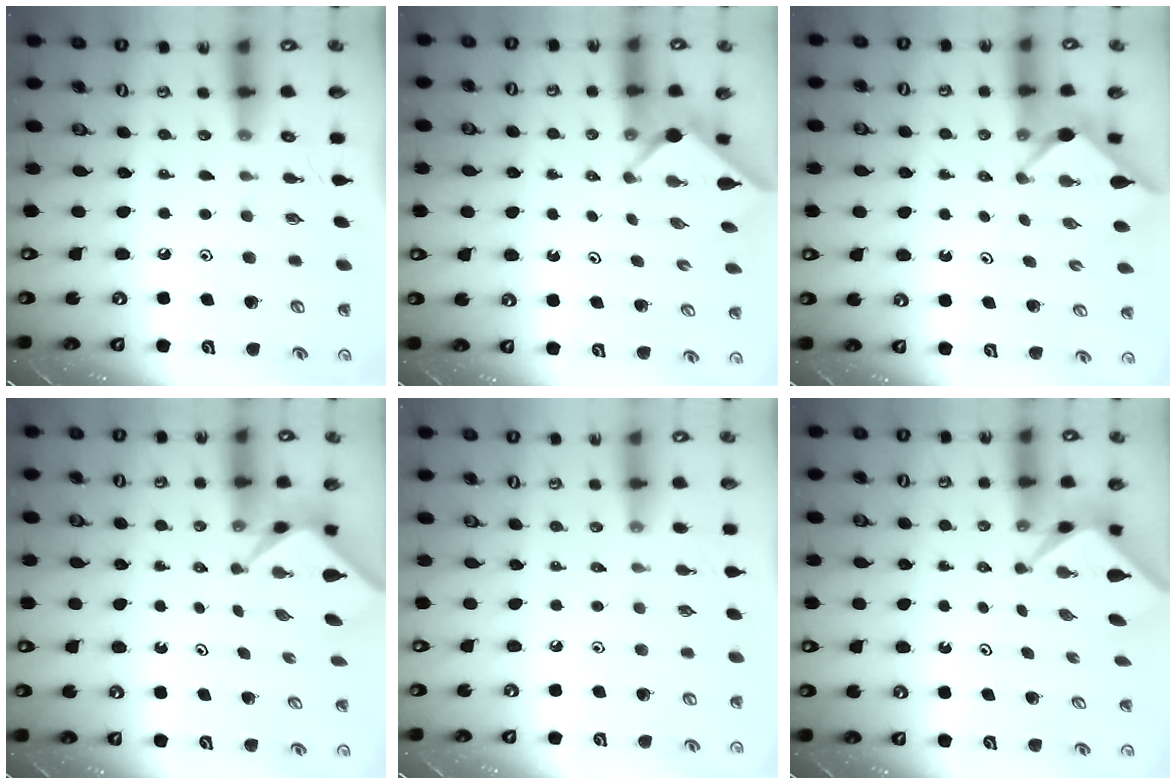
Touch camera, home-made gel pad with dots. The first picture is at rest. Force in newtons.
{"total": 2.6, "press": 2.6, "slide": 0.3}
{"total": 2.5, "press": 2.5, "slide": 0.3}
{"total": 1.7, "press": 1.7, "slide": 0.2}
{"total": 1.9, "press": 1.9, "slide": 0.4}
{"total": 2.0, "press": 2.0, "slide": 0.2}